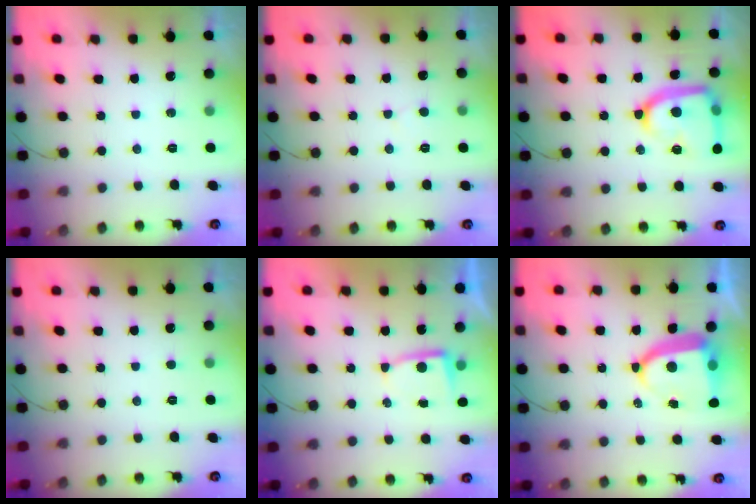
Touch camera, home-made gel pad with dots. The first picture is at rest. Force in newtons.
{"total": 2.9, "press": 2.9, "slide": 0.3}
{"total": 16.7, "press": 16.6, "slide": 1.2}
{"total": 1.6, "press": 1.6, "slide": 0.2}
{"total": 3.0, "press": 3.0, "slide": 0.4}
{"total": 9.5, "press": 9.4, "slide": 1.5}